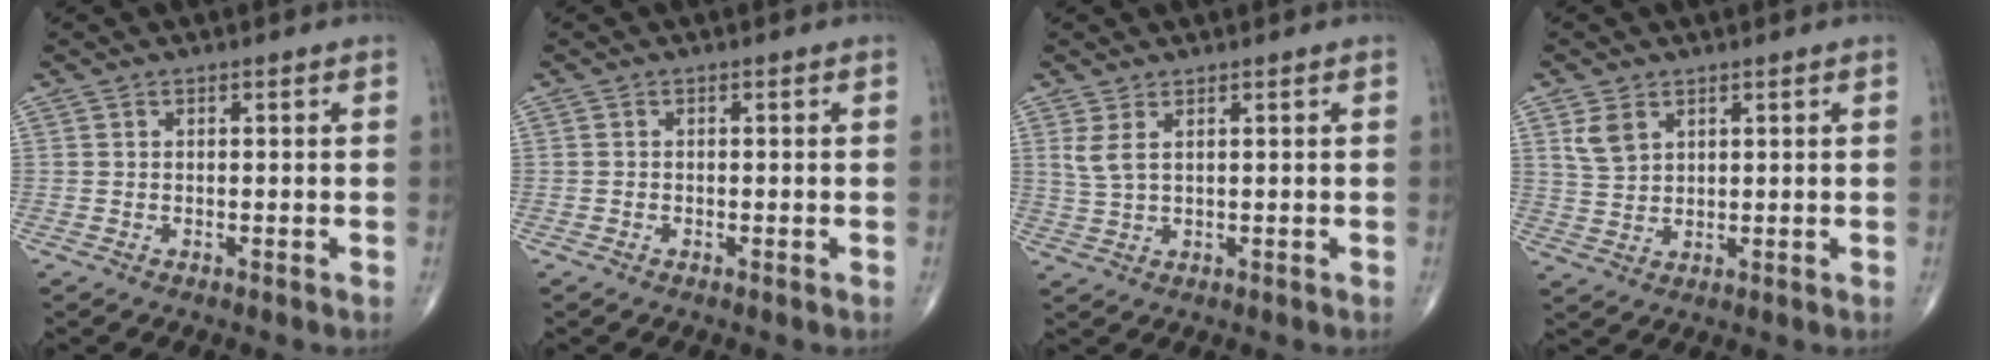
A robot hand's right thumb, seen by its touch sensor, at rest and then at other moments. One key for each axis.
{"total": 0.0}
{"total": 3.0, "fx": 1.4, "fy": 1.0, "fz": 2.4, "tx": -0.060, "ty": 0.000, "tz": 0.038}
{"total": 4.3, "fx": 2.2, "fy": 2.8, "fz": 2.4, "tx": -0.042, "ty": -0.008, "tz": 0.052}